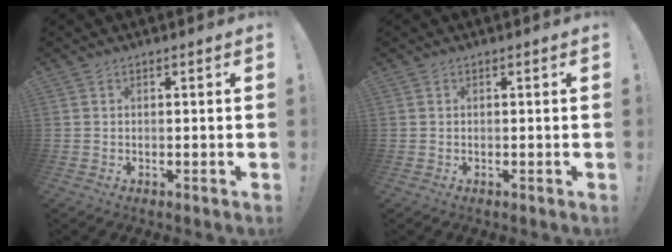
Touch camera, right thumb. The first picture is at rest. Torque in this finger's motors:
{"motor_torque": [0.00, 0.00, 0.00, 0.00, 0.00]}